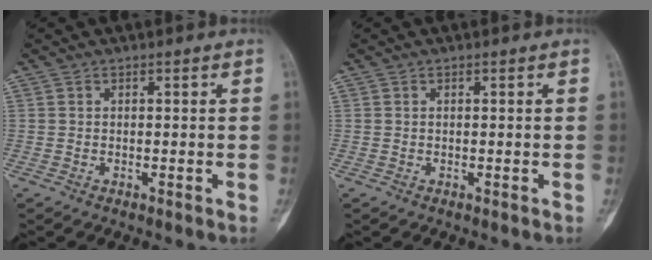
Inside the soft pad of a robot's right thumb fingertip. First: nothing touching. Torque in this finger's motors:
{"motor_torque": [0.40, -0.17, 0.34, 0.15, 0.07]}